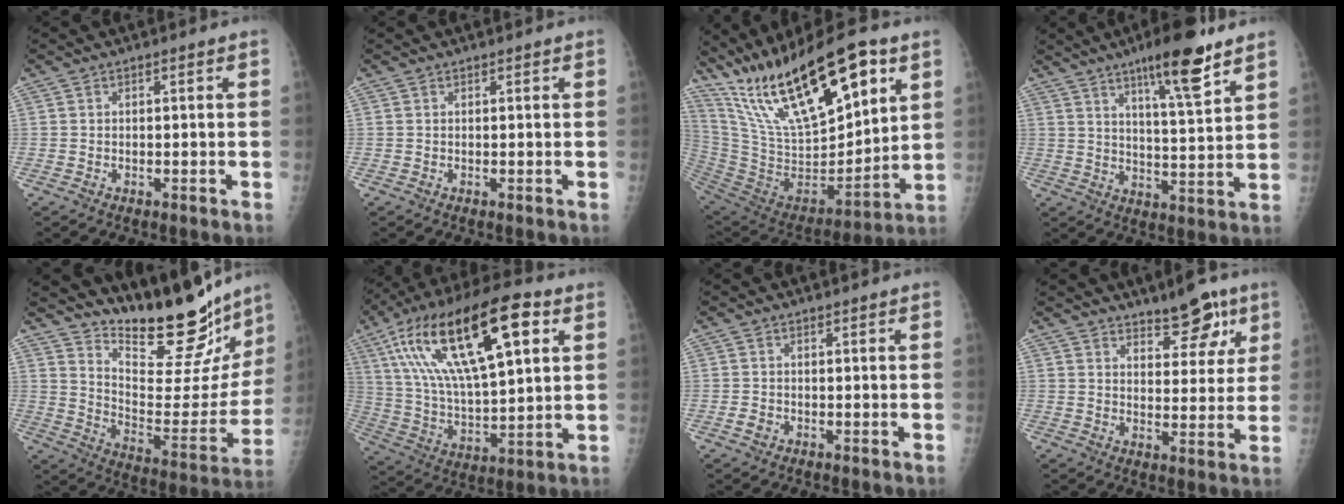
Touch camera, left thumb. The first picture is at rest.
{"total": 0.0}
{"total": 28.9, "force": [16.2, 10.6, 21.5], "torque": [-0.350, -0.044, 0.298]}
{"total": 12.6, "force": [8.1, 1.9, 9.4], "torque": [-0.139, -0.049, 0.127]}
{"total": 23.9, "force": [20.4, 6.6, 10.5], "torque": [-0.115, -0.143, 0.297]}
{"total": 26.7, "force": [10.8, 10.1, 22.2], "torque": [-0.389, -0.002, 0.190]}
{"total": 1.2, "force": [-0.2, 1.0, 0.5], "torque": [-0.005, 0.001, -0.002]}
{"total": 9.1, "force": [6.2, 3.9, 5.4], "torque": [-0.042, -0.037, 0.090]}